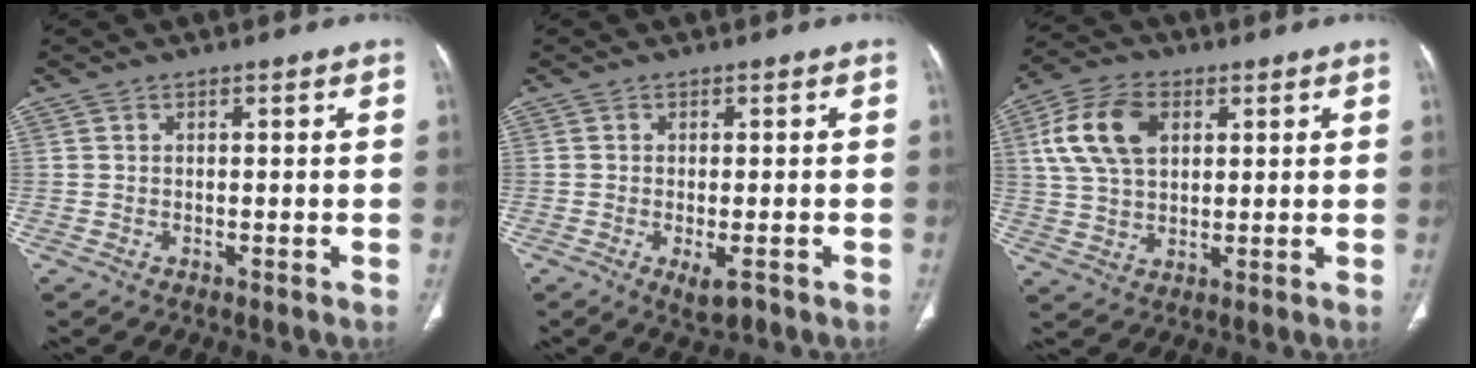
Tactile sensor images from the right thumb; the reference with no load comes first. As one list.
[{"total": 3.5, "force": [-1.5, 1.4, 2.8], "torque": [-0.044, -0.005, -0.018]}, {"total": 12.3, "force": [3.7, 7.9, 8.7], "torque": [-0.160, 0.007, 0.069]}]